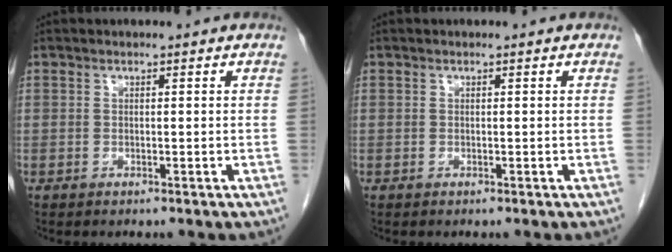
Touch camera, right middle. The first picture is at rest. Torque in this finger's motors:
{"motor_torque": [0.00, 0.00, 0.00, 0.00]}